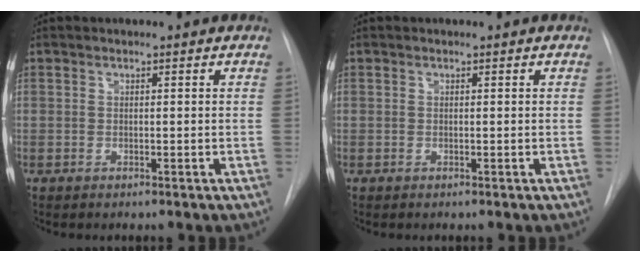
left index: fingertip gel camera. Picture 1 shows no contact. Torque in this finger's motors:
{"motor_torque": [0.00, 0.00, 0.00, 0.00]}